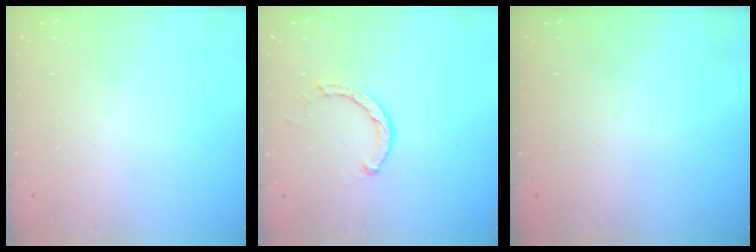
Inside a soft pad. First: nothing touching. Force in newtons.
{"total": 2.6, "press": 2.6, "slide": 0.1}
{"total": 0.0}